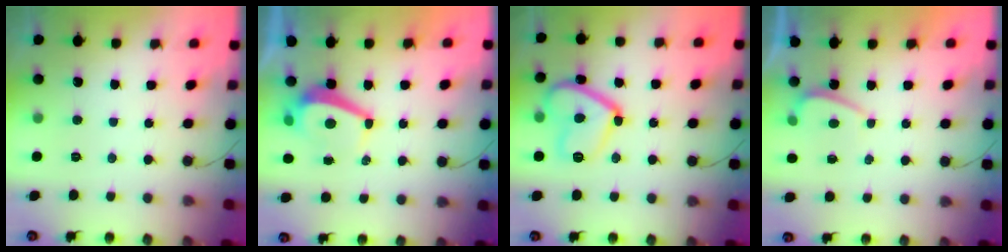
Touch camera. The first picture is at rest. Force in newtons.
{"total": 5.4, "press": 5.4, "slide": 0.4}
{"total": 14.7, "press": 14.6, "slide": 1.2}
{"total": 0.0}